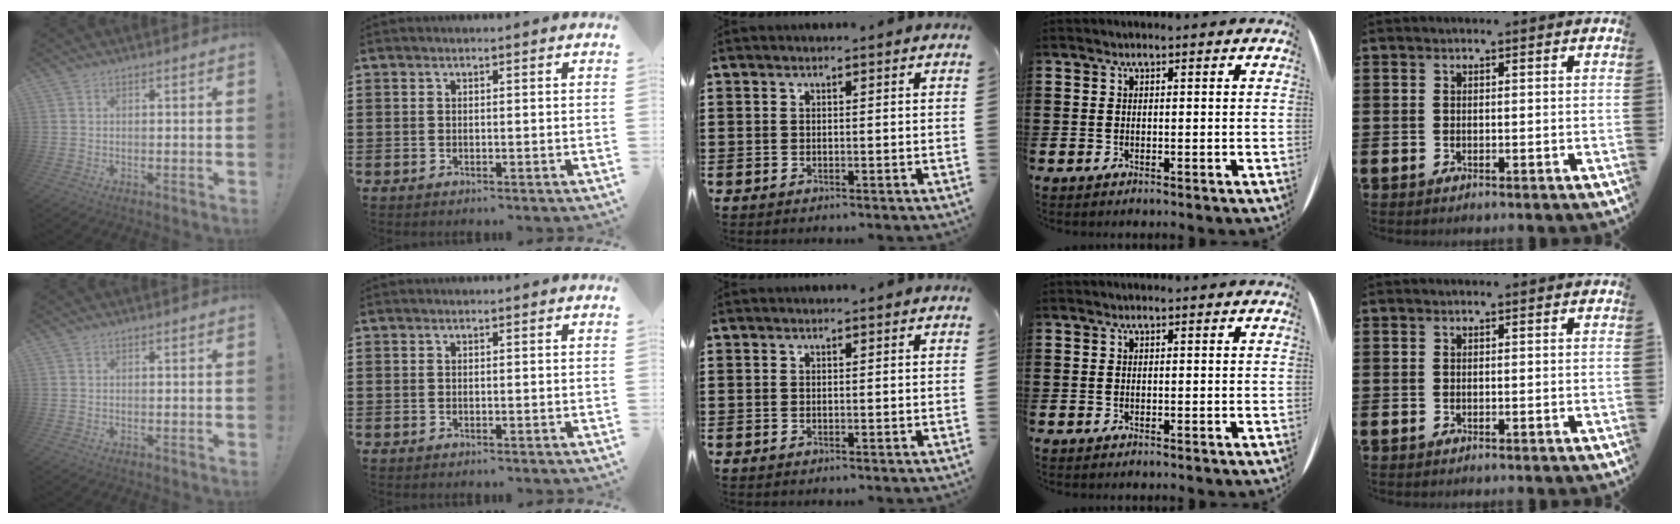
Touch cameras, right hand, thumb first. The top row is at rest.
{}